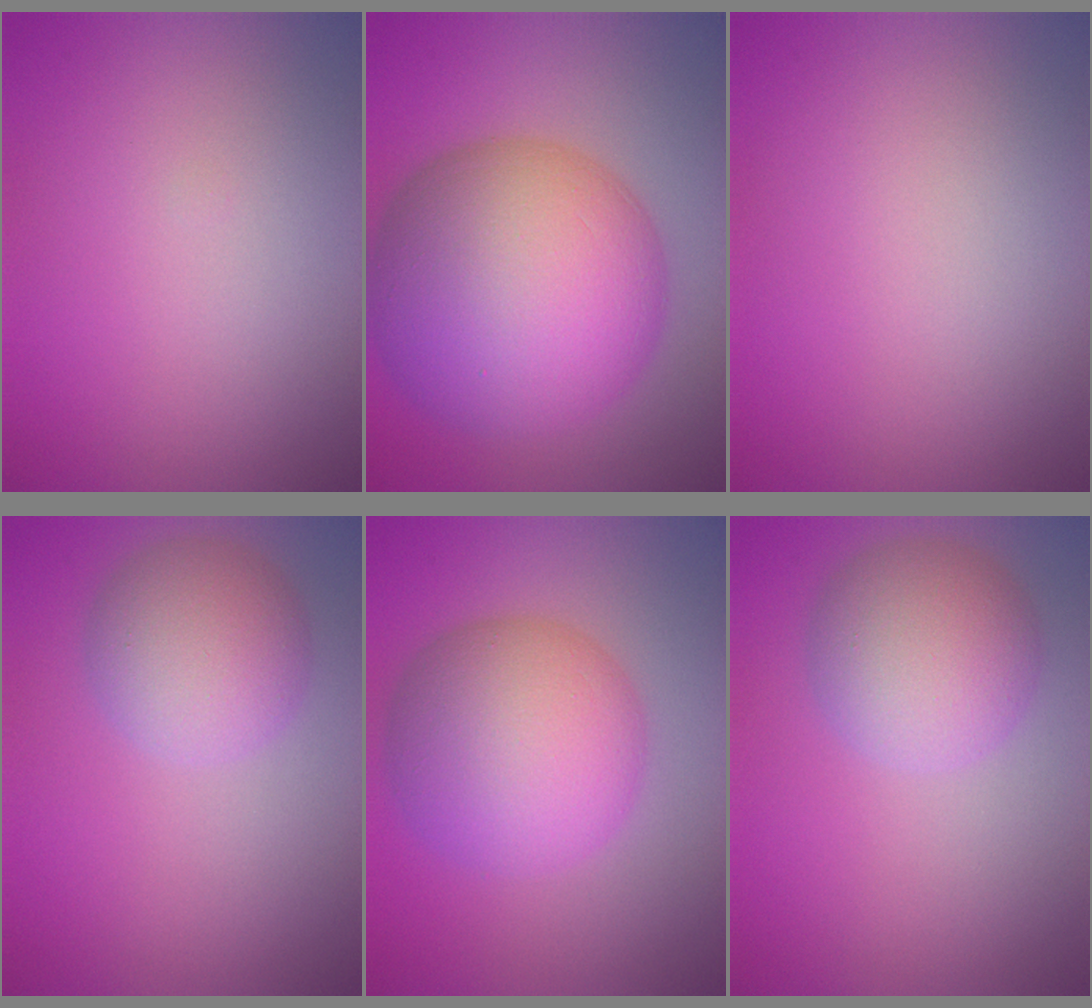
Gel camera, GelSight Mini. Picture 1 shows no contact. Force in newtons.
{"total": 15.2, "press": 15.2, "slide": 0.1}
{"total": 0.0}
{"total": 4.6, "press": 4.6, "slide": 0.2}
{"total": 8.4, "press": 8.4, "slide": 0.0}
{"total": 5.2, "press": 5.2, "slide": 0.4}